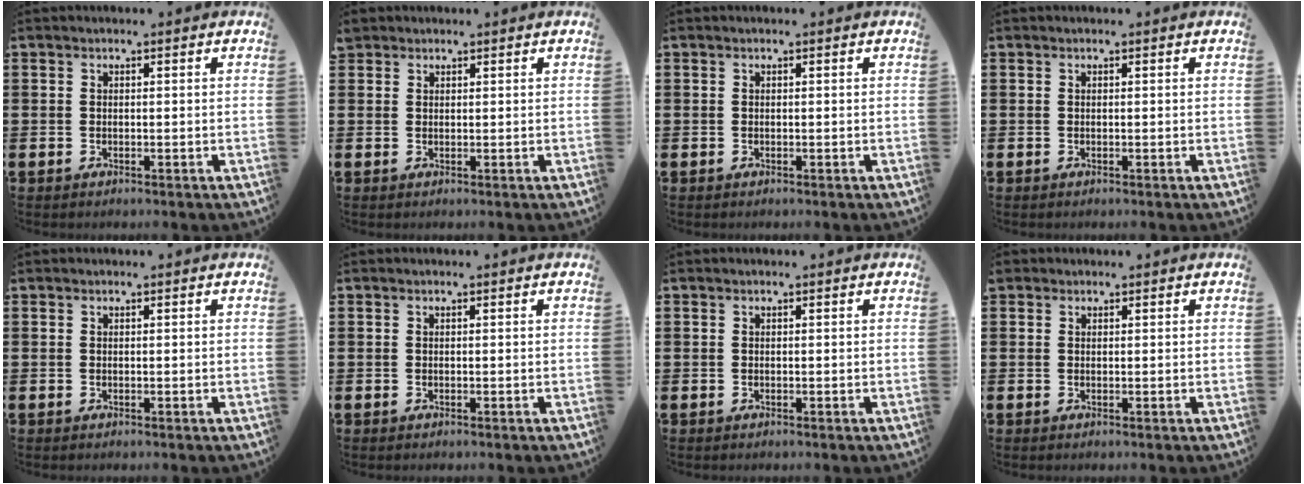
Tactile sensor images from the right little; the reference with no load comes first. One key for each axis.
{"total": 1.1, "fx": 1.0, "fy": 0.5, "fz": 0.0, "tx": 0.012, "ty": -0.002, "tz": 0.017}
{"total": 0.0}
{"total": 0.0}
{"total": 0.0}
{"total": 0.0}
{"total": 0.0}
{"total": 1.1, "fx": 0.9, "fy": 0.5, "fz": 0.0, "tx": 0.005, "ty": 0.002, "tz": 0.017}